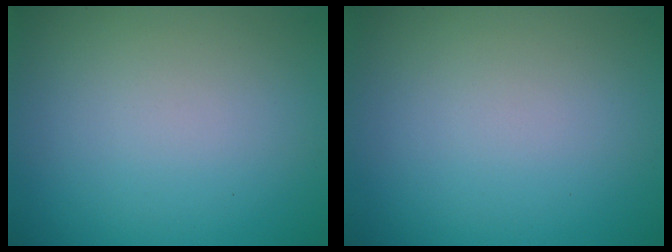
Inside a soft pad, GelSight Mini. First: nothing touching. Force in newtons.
{"total": 0.0}